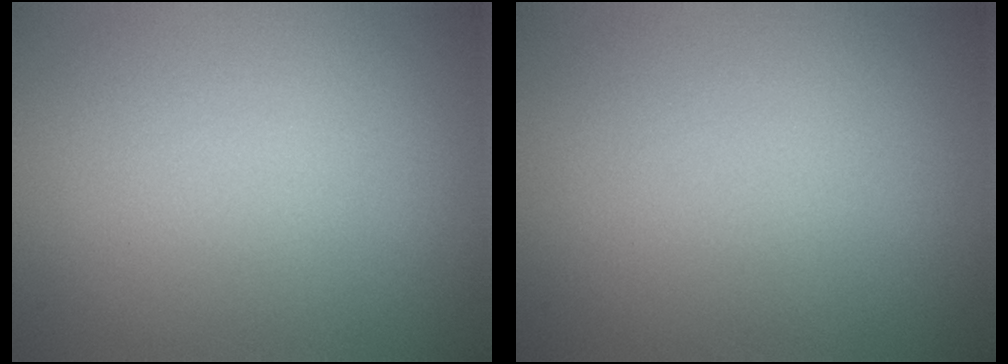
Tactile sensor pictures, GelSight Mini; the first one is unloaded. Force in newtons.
{"total": 0.0}